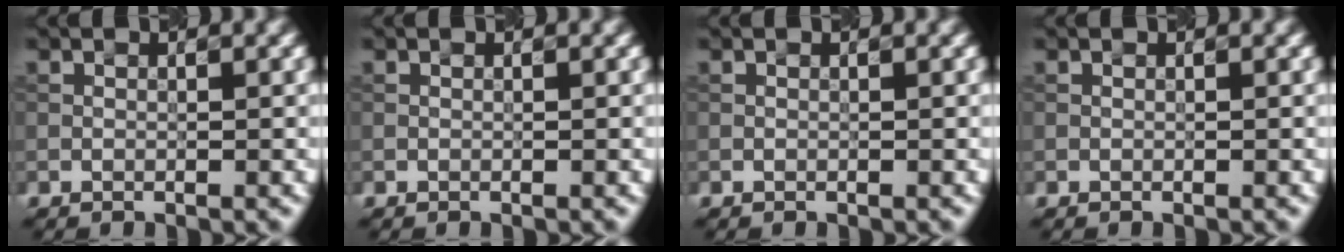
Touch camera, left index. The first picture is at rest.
{"total": 0.0}
{"total": 0.0}
{"total": 0.0}